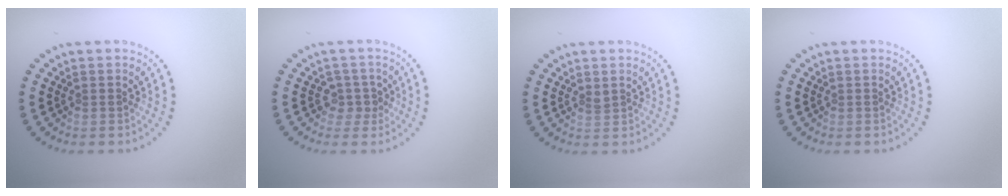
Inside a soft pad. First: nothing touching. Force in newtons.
{"total": 1.9, "press": 1.4, "slide": 1.3}
{"total": 0.8, "press": 0.6, "slide": 0.5}
{"total": 0.0}